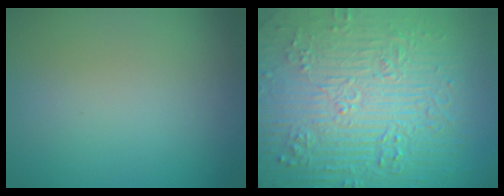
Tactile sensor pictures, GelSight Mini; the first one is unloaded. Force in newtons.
{"total": 11.1, "press": 7.4, "slide": 8.3}